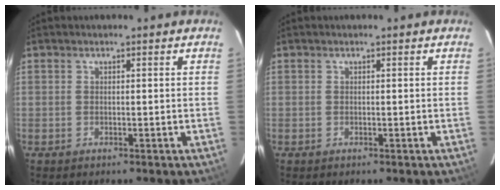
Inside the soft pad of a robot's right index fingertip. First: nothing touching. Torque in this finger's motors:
{"motor_torque": [0.00, 0.00, 0.00, 0.00]}